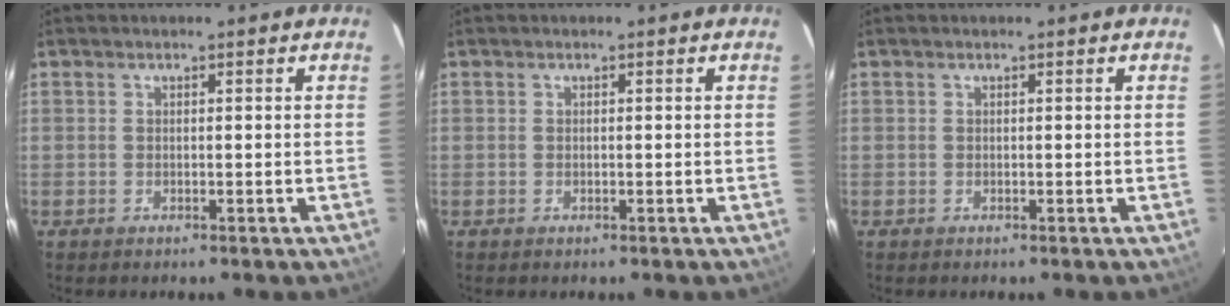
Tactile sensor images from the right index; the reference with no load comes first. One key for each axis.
{"total": 0.0}
{"total": 0.0}